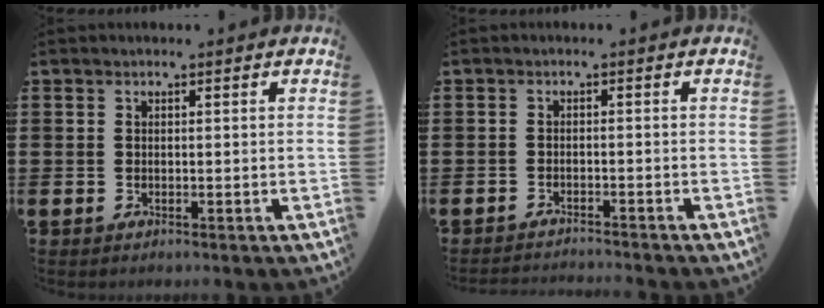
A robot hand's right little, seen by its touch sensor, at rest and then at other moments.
{"total": 1.4, "force": [-1.4, -0.2, 0.0], "torque": [-0.002, 0.003, -0.029]}